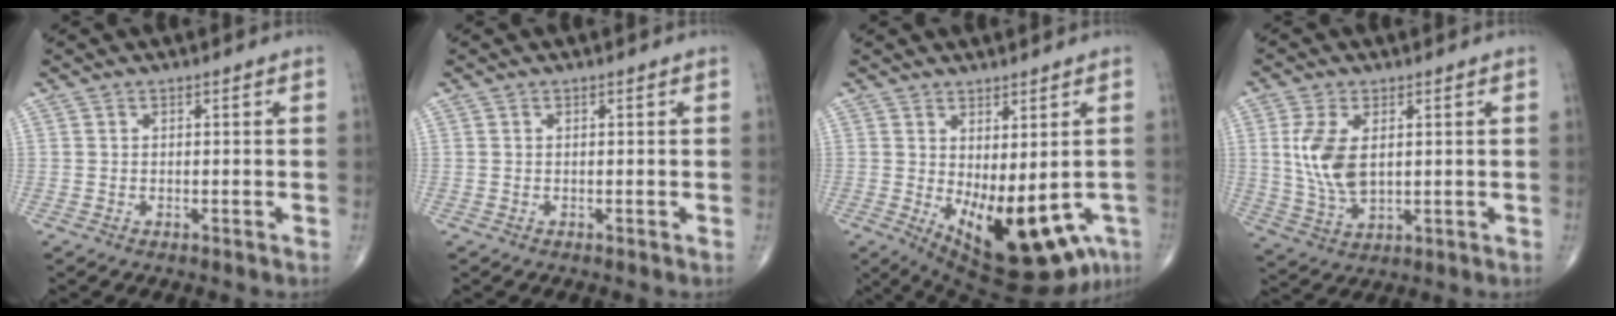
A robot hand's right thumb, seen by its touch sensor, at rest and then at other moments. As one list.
[{"total": 0.0}, {"total": 17.3, "force": [-5.2, 7.8, 14.6], "torque": [-0.182, -0.015, -0.049]}, {"total": 9.6, "force": [1.6, 5.3, 7.8], "torque": [-0.161, -0.013, 0.040]}]